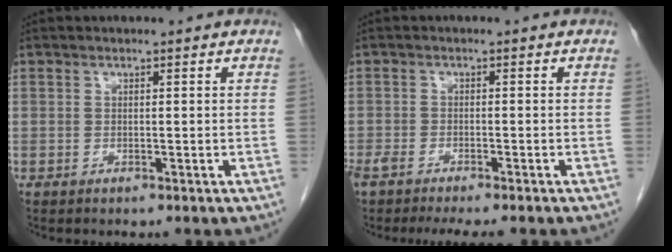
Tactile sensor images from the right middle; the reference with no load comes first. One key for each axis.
{"total": 8.7, "fx": -7.2, "fy": 1.6, "fz": 4.6, "tx": -0.075, "ty": -0.004, "tz": -0.110}